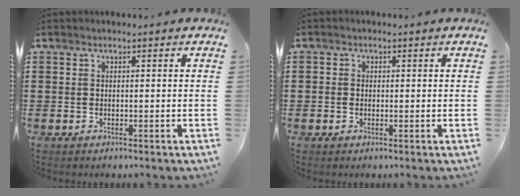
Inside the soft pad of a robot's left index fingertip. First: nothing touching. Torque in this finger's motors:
{"motor_torque": [-0.88, 1.26, -0.01, -0.01]}